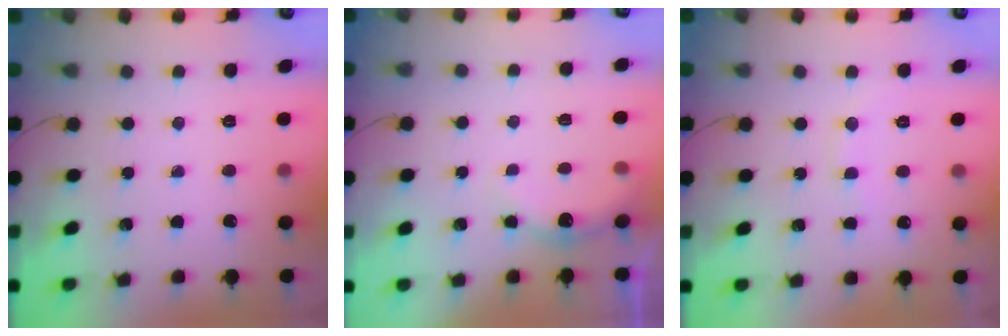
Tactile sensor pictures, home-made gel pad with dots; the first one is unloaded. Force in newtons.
{"total": 6.2, "press": 6.1, "slide": 1.2}
{"total": 6.8, "press": 6.7, "slide": 1.2}